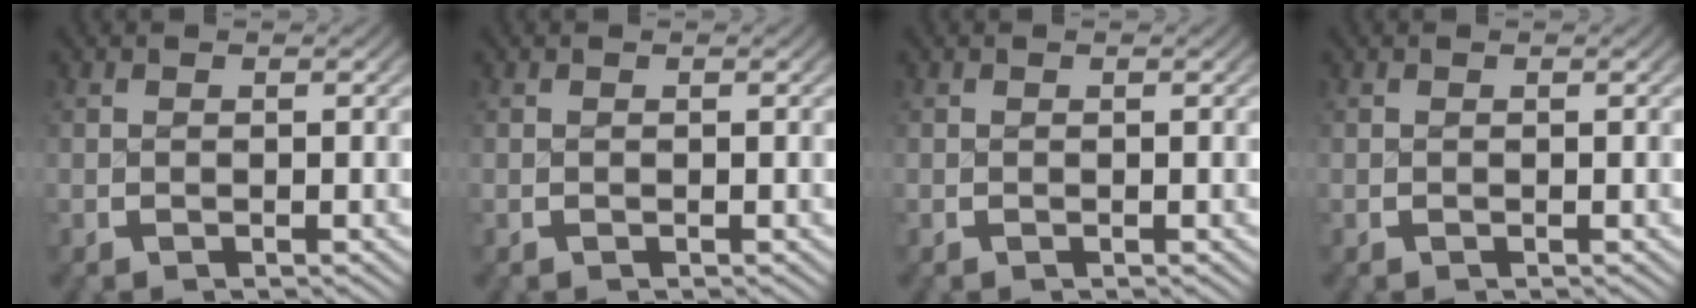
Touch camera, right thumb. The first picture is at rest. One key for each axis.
{"total": 0.0}
{"total": 0.0}
{"total": 0.0}